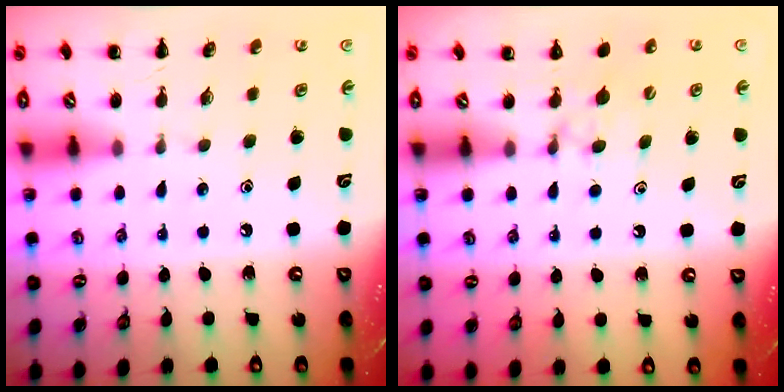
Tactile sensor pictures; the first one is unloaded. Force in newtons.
{"total": 5.8, "press": 5.5, "slide": 1.8}